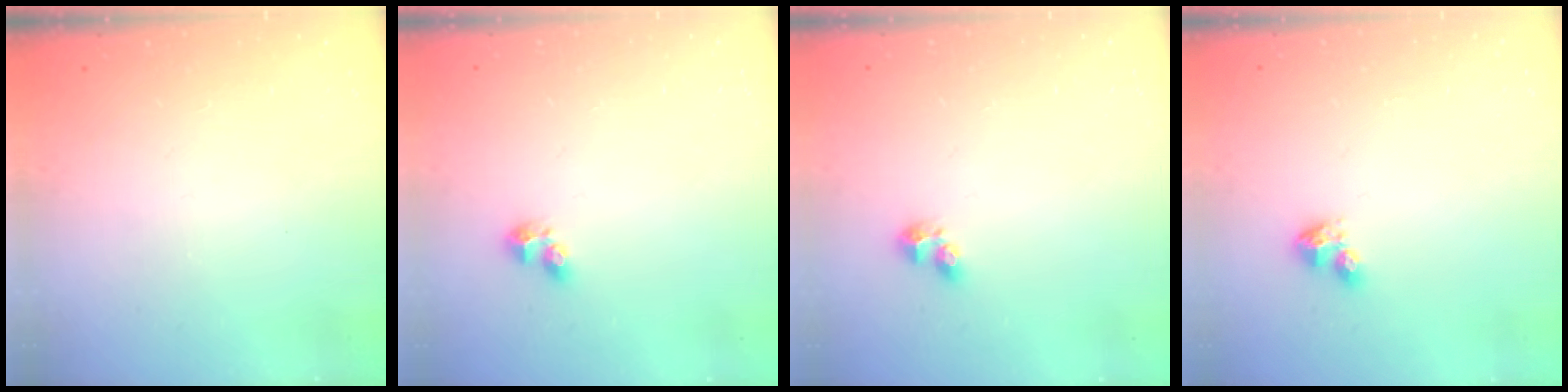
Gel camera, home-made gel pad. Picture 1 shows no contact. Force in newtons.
{"total": 1.6, "press": 1.5, "slide": 0.6}
{"total": 1.6, "press": 1.5, "slide": 0.6}
{"total": 3.9, "press": 3.9, "slide": 0.3}